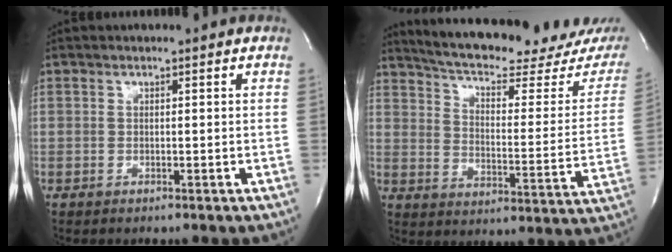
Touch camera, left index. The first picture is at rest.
{"total": 24.1, "force": [21.3, 3.7, 10.8], "torque": [-0.162, -0.051, 0.271]}